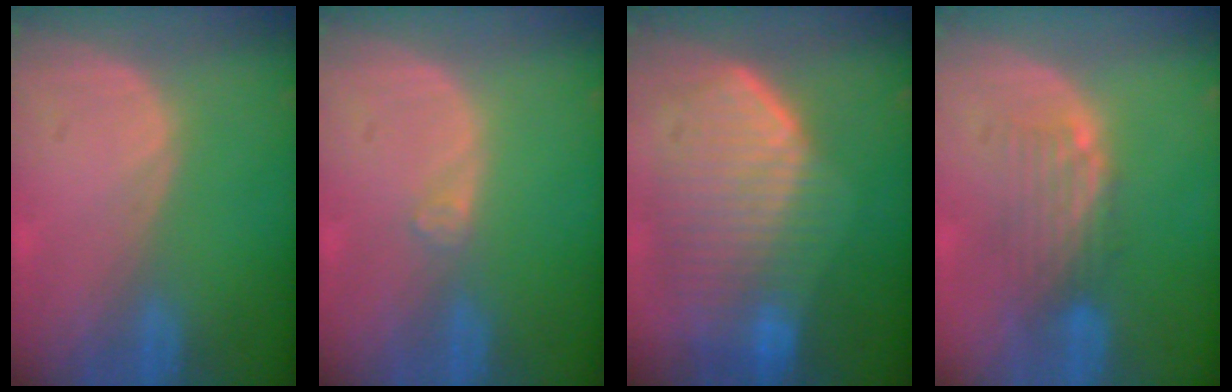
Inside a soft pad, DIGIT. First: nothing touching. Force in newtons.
{"total": 1.1, "press": 1.0, "slide": 0.2}
{"total": 10.9, "press": 9.5, "slide": 5.3}
{"total": 5.0, "press": 4.3, "slide": 2.6}